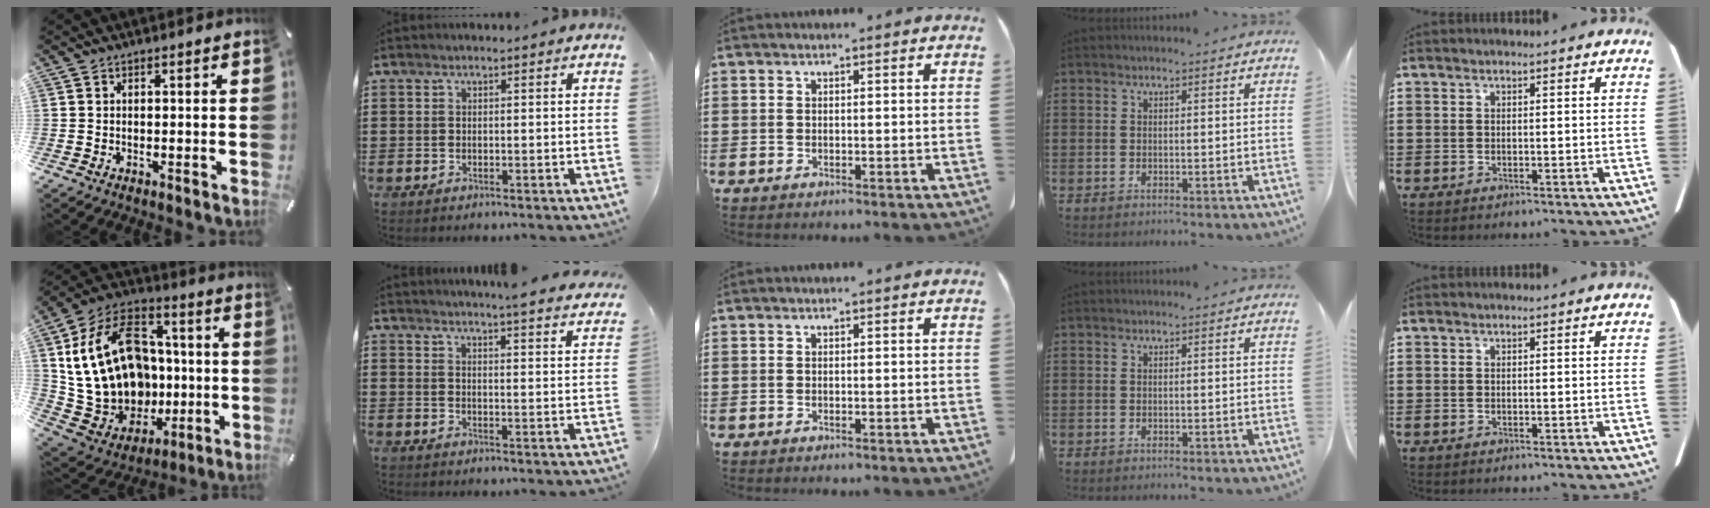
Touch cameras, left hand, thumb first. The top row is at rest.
{"thumb": {"total": 26.4, "force": [1.9, 20.6, 16.5], "torque": [-0.326, -0.008, 0.070]}, "index": {"total": 4.0, "force": [3.9, -0.8, 0.5], "torque": [-0.018, -0.027, 0.067]}}